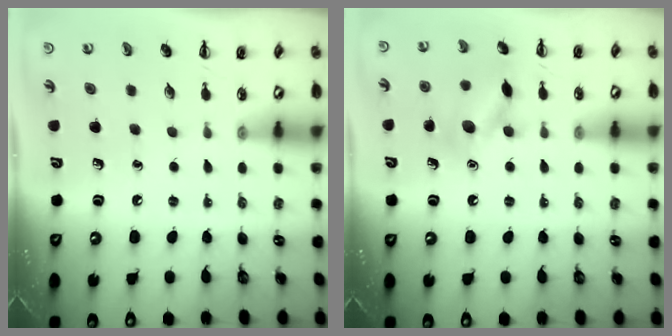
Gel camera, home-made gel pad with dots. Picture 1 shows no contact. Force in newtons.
{"total": 11.4, "press": 11.4, "slide": 0.5}